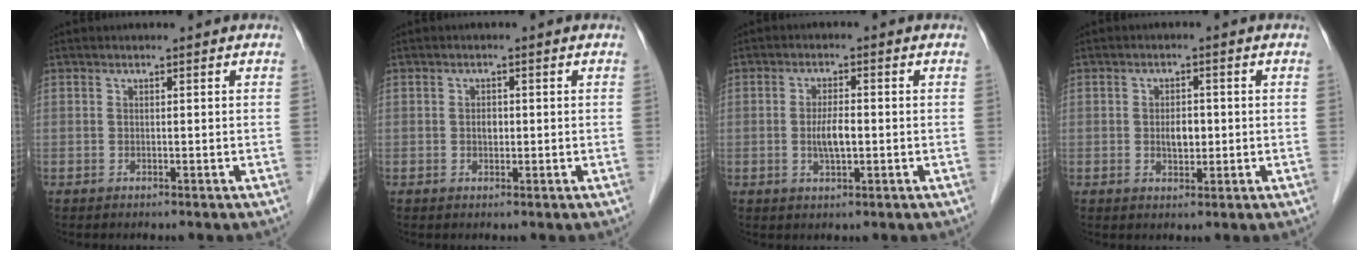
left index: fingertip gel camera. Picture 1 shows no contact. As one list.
[{"total": 1.3, "force": [-0.1, 0.9, 1.0], "torque": [-0.016, 0.003, -0.001]}, {"total": 3.8, "force": [-0.5, 1.0, 3.6], "torque": [-0.071, -0.001, -0.009]}, {"total": 3.1, "force": [-0.2, 1.7, 2.5], "torque": [-0.041, 0.003, -0.001]}]